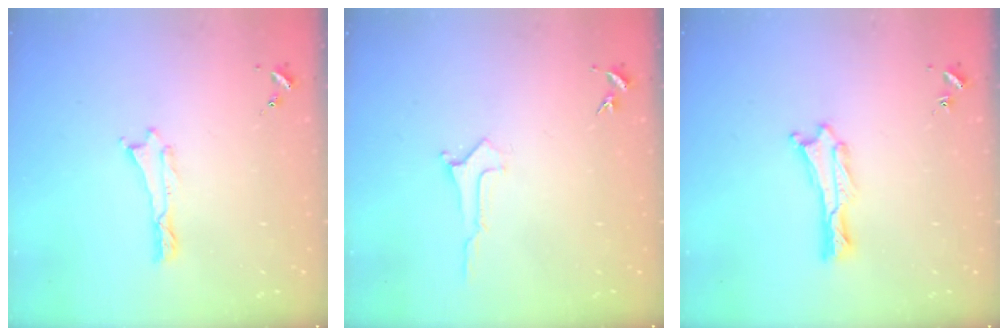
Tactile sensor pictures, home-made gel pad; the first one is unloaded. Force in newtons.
{"total": 0.0}
{"total": 0.8, "press": 0.7, "slide": 0.2}